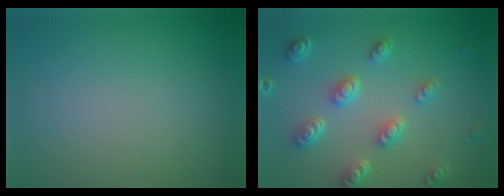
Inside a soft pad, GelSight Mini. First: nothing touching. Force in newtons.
{"total": 4.7, "press": 3.7, "slide": 2.9}